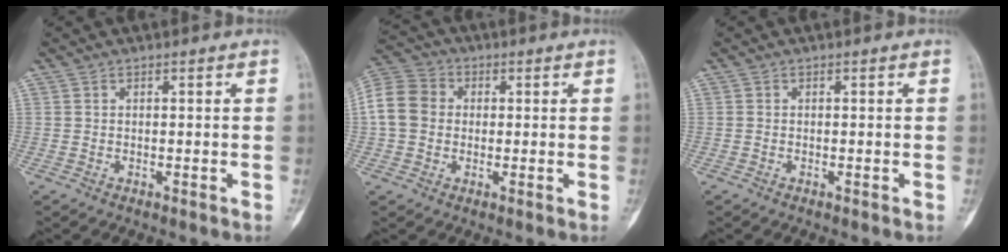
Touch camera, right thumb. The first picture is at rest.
{"total": 9.1, "force": [0.3, 7.7, 4.9], "torque": [-0.089, 0.023, -0.005]}
{"total": 0.0}